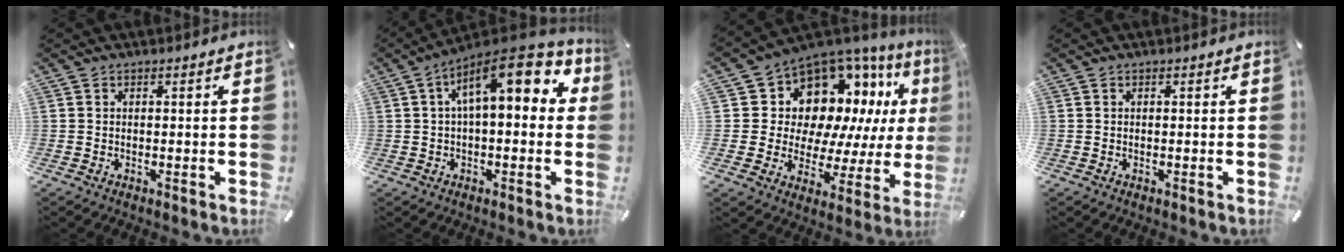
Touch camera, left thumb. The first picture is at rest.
{"total": 15.1, "force": [4.9, 6.3, 12.8], "torque": [-0.190, -0.023, 0.082]}
{"total": 13.4, "force": [6.7, 10.5, 5.1], "torque": [-0.080, -0.078, 0.129]}
{"total": 0.0}